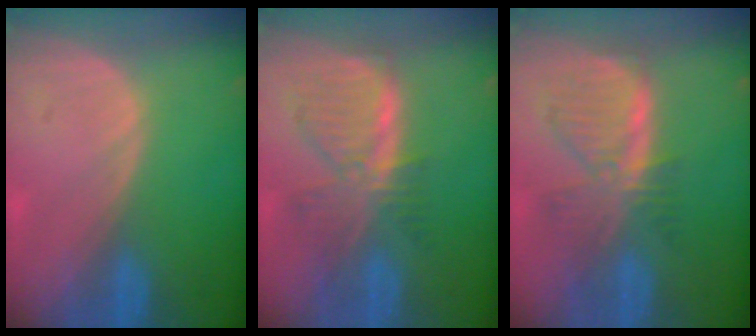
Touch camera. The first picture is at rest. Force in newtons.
{"total": 7.5, "press": 6.8, "slide": 3.1}
{"total": 7.7, "press": 7.0, "slide": 3.3}